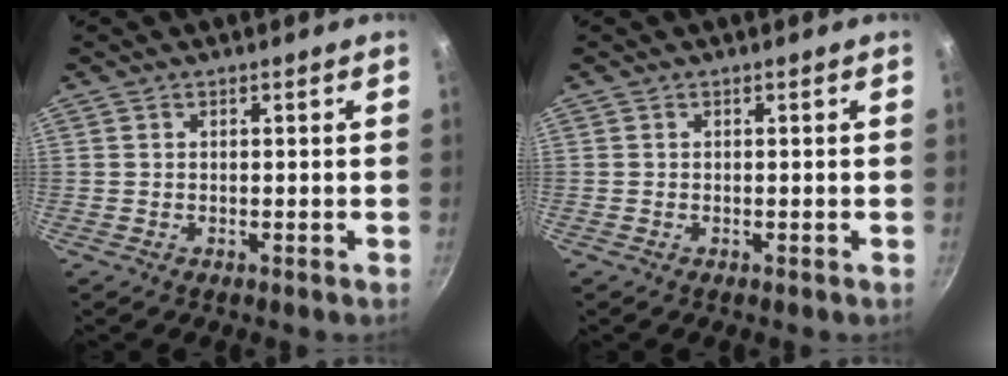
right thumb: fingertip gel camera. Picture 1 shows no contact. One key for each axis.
{"total": 0.0}